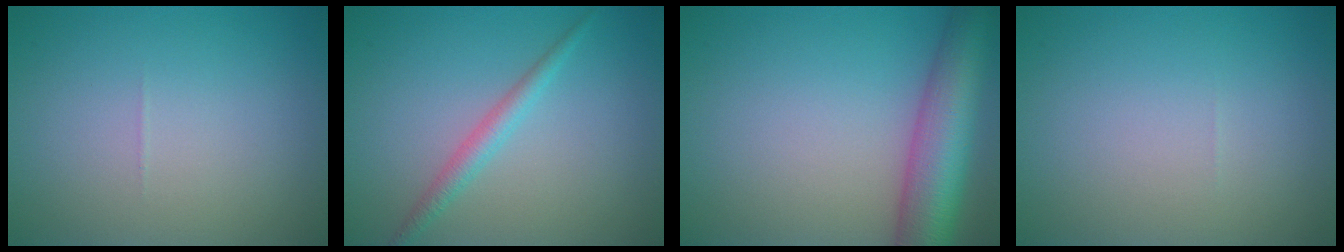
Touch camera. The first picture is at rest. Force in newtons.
{"total": 1.9, "press": 1.9, "slide": 0.0}
{"total": 8.4, "press": 8.4, "slide": 0.3}
{"total": 0.0}